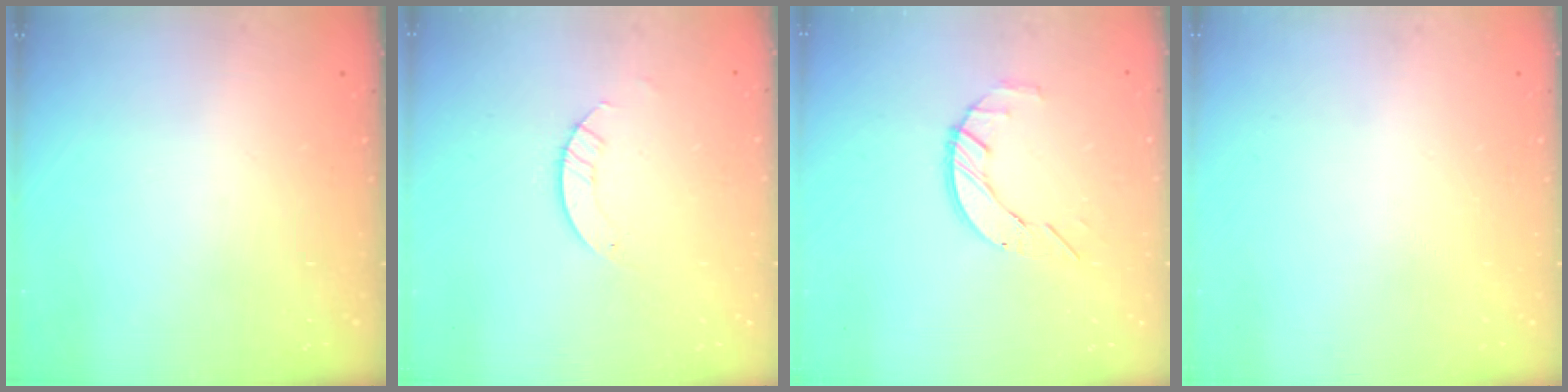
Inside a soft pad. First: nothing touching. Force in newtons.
{"total": 2.8, "press": 2.8, "slide": 0.2}
{"total": 5.7, "press": 5.7, "slide": 0.6}
{"total": 0.0}